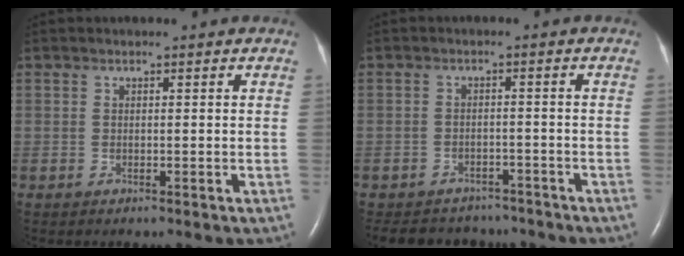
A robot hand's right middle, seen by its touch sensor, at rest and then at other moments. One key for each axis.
{"total": 10.2, "fx": -9.1, "fy": 4.2, "fz": 1.9, "tx": -0.035, "ty": 0.009, "tz": -0.113}